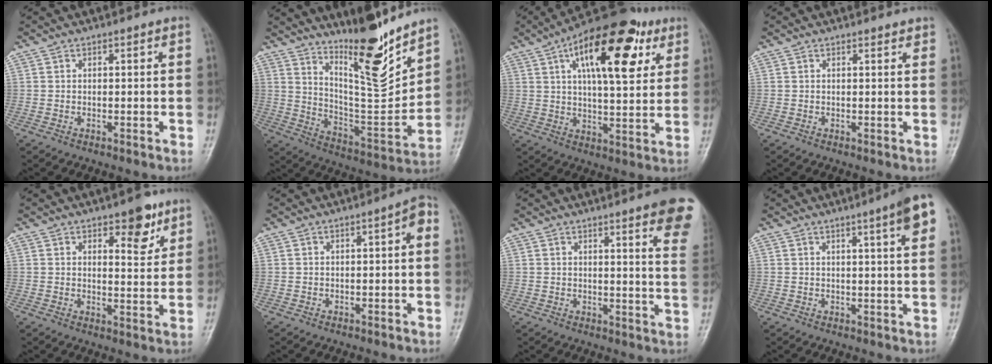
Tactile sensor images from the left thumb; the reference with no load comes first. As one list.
[{"total": 15.6, "force": [12.0, 3.2, 9.5], "torque": [-0.115, -0.100, 0.212]}, {"total": 21.1, "force": [8.6, 9.0, 17.0], "torque": [-0.231, -0.005, 0.125]}, {"total": 0.9, "force": [0.8, 0.3, 0.2], "torque": [-0.001, -0.004, 0.009]}, {"total": 6.7, "force": [3.9, 3.1, 4.4], "torque": [-0.033, -0.022, 0.050]}, {"total": 2.6, "force": [-0.2, 1.0, 2.4], "torque": [-0.027, 0.022, -0.009]}, {"total": 12.6, "force": [7.8, 1.8, 9.7], "torque": [-0.093, -0.031, 0.077]}, {"total": 7.1, "force": [3.4, 0.5, 6.3], "torque": [-0.082, -0.006, 0.041]}]